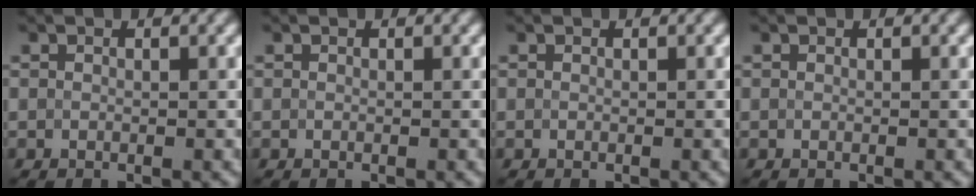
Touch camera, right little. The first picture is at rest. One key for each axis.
{"total": 0.0}
{"total": 0.0}
{"total": 0.0}